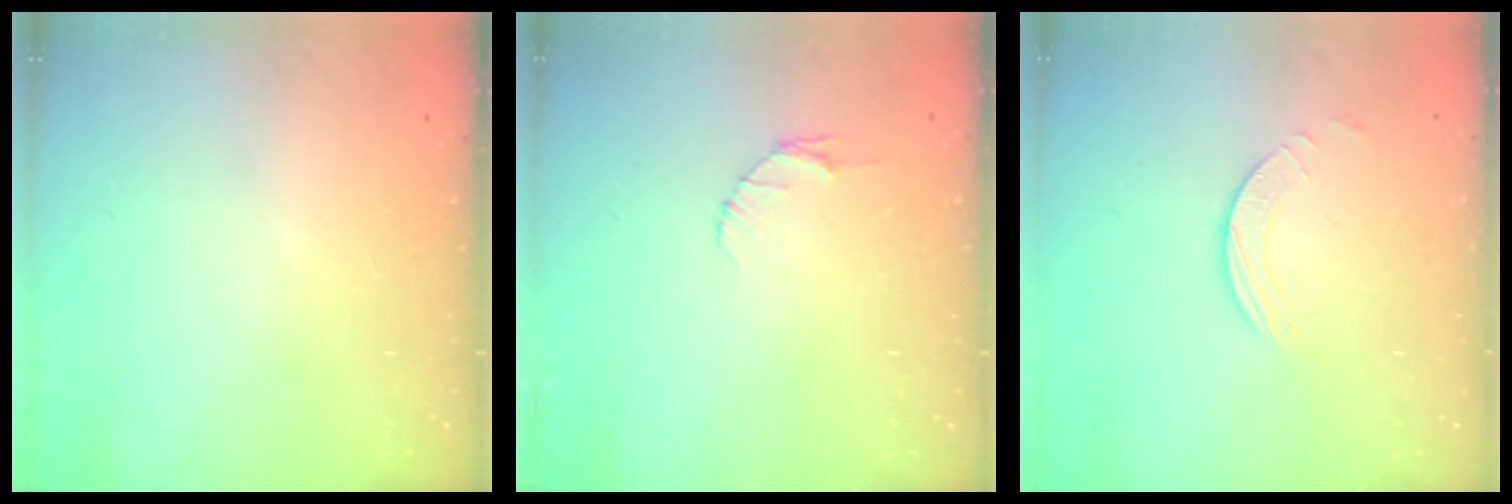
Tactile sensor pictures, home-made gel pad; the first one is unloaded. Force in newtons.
{"total": 4.0, "press": 4.0, "slide": 0.6}
{"total": 2.5, "press": 2.5, "slide": 0.2}